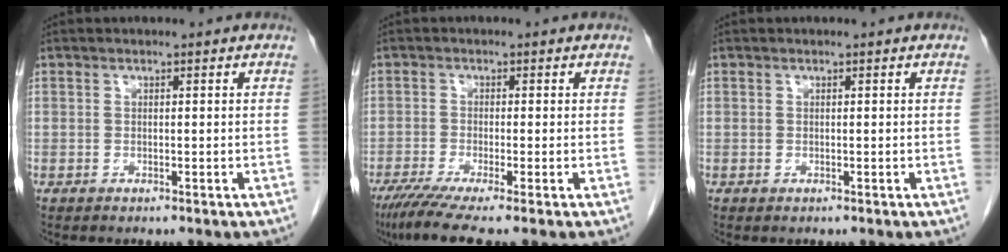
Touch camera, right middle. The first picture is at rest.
{"total": 6.9, "force": [-5.1, -0.5, 4.6], "torque": [-0.076, -0.023, -0.089]}
{"total": 0.0}